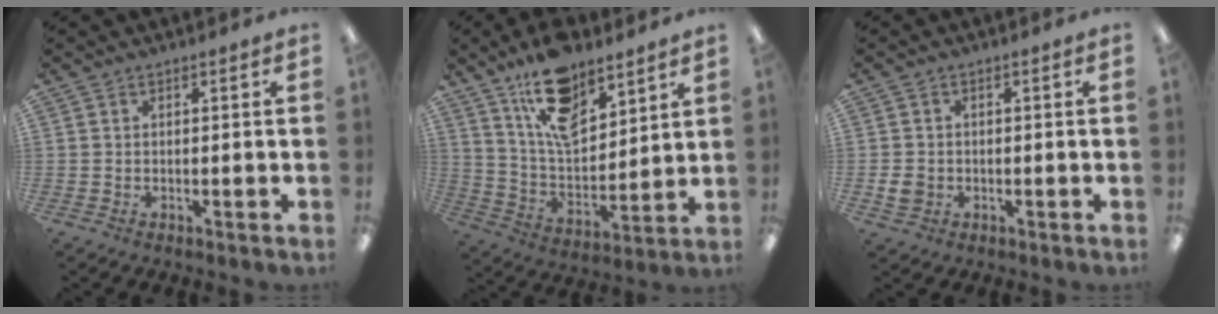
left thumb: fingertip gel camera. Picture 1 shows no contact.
{"total": 15.1, "force": [10.5, 7.3, 8.0], "torque": [-0.145, -0.052, 0.193]}
{"total": 3.1, "force": [-0.5, 2.7, 1.4], "torque": [-0.013, 0.003, -0.009]}